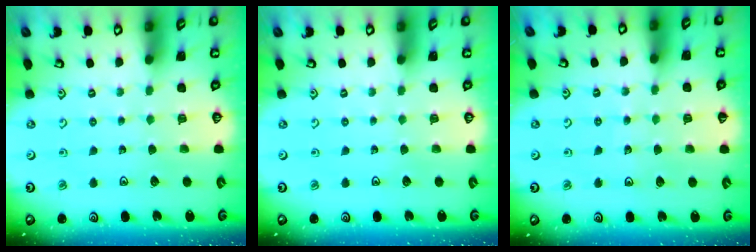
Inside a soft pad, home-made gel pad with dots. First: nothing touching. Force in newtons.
{"total": 0.0}
{"total": 3.9, "press": 3.8, "slide": 0.9}